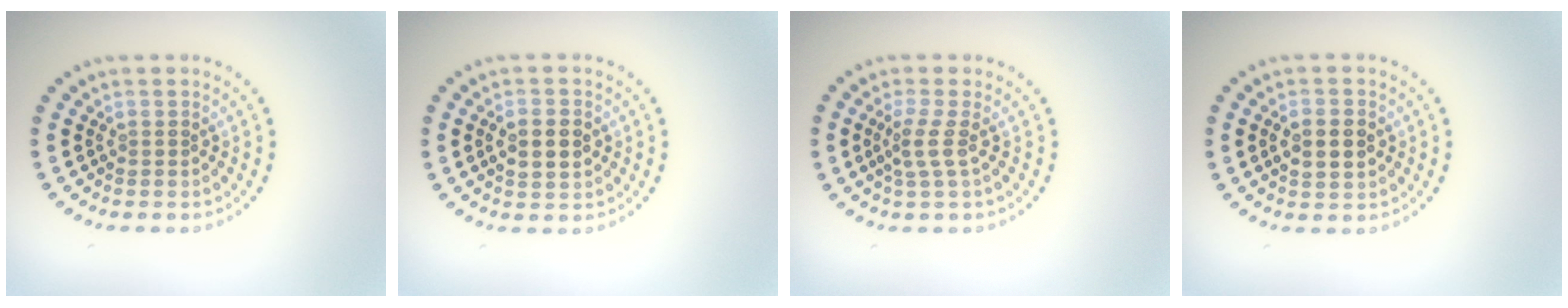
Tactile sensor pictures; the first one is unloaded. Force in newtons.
{"total": 3.0, "press": 3.0, "slide": 0.2}
{"total": 2.0, "press": 1.5, "slide": 1.4}
{"total": 3.0, "press": 3.0, "slide": 0.2}